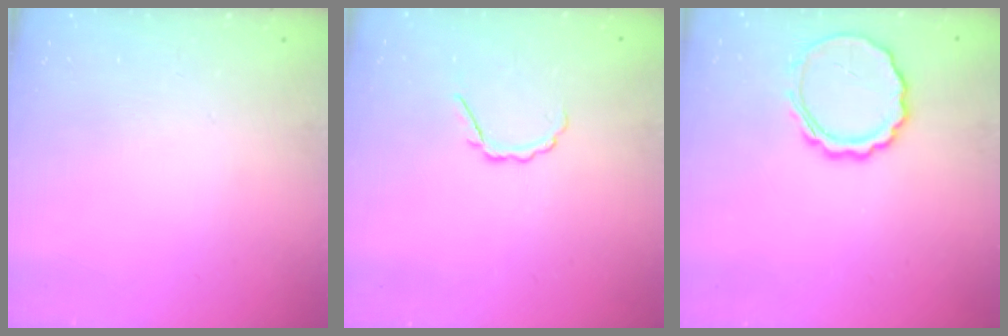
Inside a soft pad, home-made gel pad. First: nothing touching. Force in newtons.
{"total": 3.6, "press": 3.4, "slide": 1.0}
{"total": 7.8, "press": 7.7, "slide": 1.4}